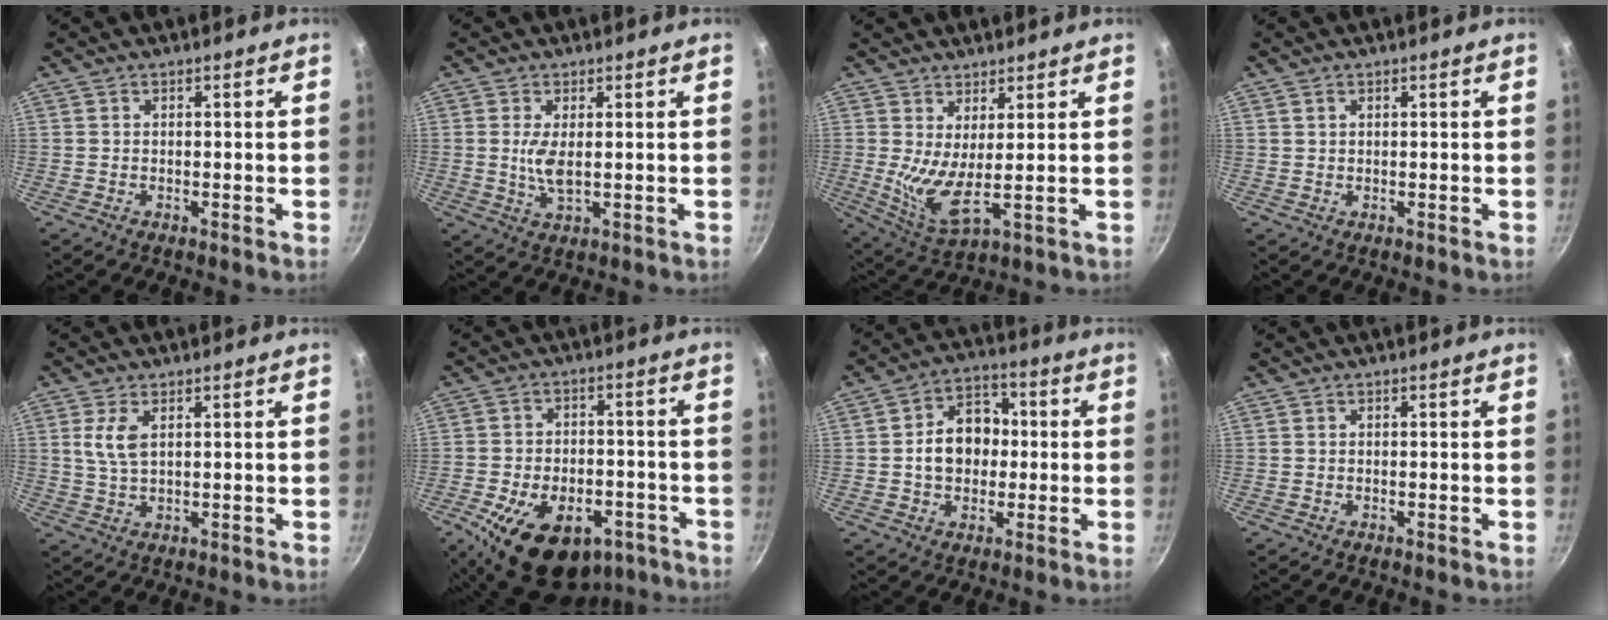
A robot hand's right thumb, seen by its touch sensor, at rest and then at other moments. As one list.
[{"total": 4.3, "force": [0.5, 1.5, 4.0], "torque": [-0.081, -0.007, 0.012]}, {"total": 7.6, "force": [2.7, 1.8, 6.9], "torque": [-0.137, -0.044, 0.048]}, {"total": 0.8, "force": [0.5, 0.5, 0.4], "torque": [-0.006, 0.001, 0.009]}, {"total": 4.9, "force": [1.6, 2.3, 4.1], "torque": [-0.082, -0.006, 0.033]}, {"total": 18.4, "force": [-9.3, 11.3, 11.1], "torque": [-0.146, 0.040, -0.131]}, {"total": 10.9, "force": [0.0, 8.4, 7.0], "torque": [-0.073, 0.022, -0.010]}, {"total": 0.0}]